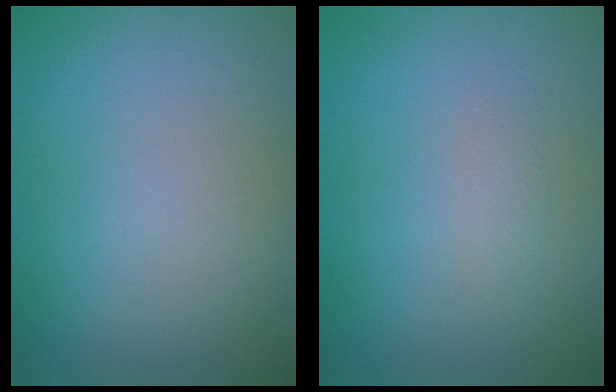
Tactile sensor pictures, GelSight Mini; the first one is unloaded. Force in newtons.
{"total": 0.8, "press": 0.8, "slide": 0.0}